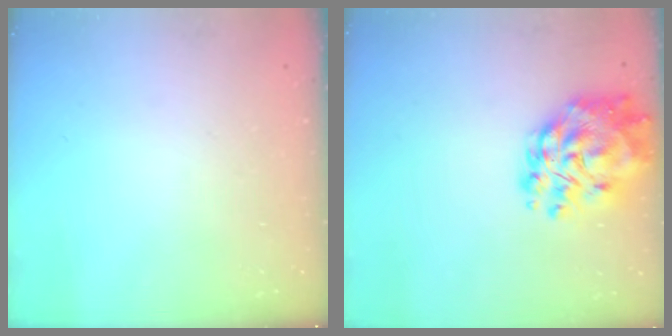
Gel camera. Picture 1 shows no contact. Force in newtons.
{"total": 15.7, "press": 15.2, "slide": 4.0}